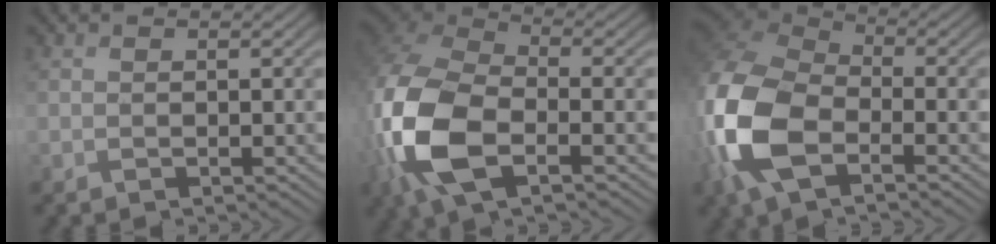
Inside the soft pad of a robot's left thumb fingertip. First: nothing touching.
{"total": 13.5, "force": [-3.7, 6.8, 11.1], "torque": [-0.301, -0.018, -0.080]}
{"total": 14.1, "force": [-4.3, 7.4, 11.2], "torque": [-0.306, -0.013, -0.089]}